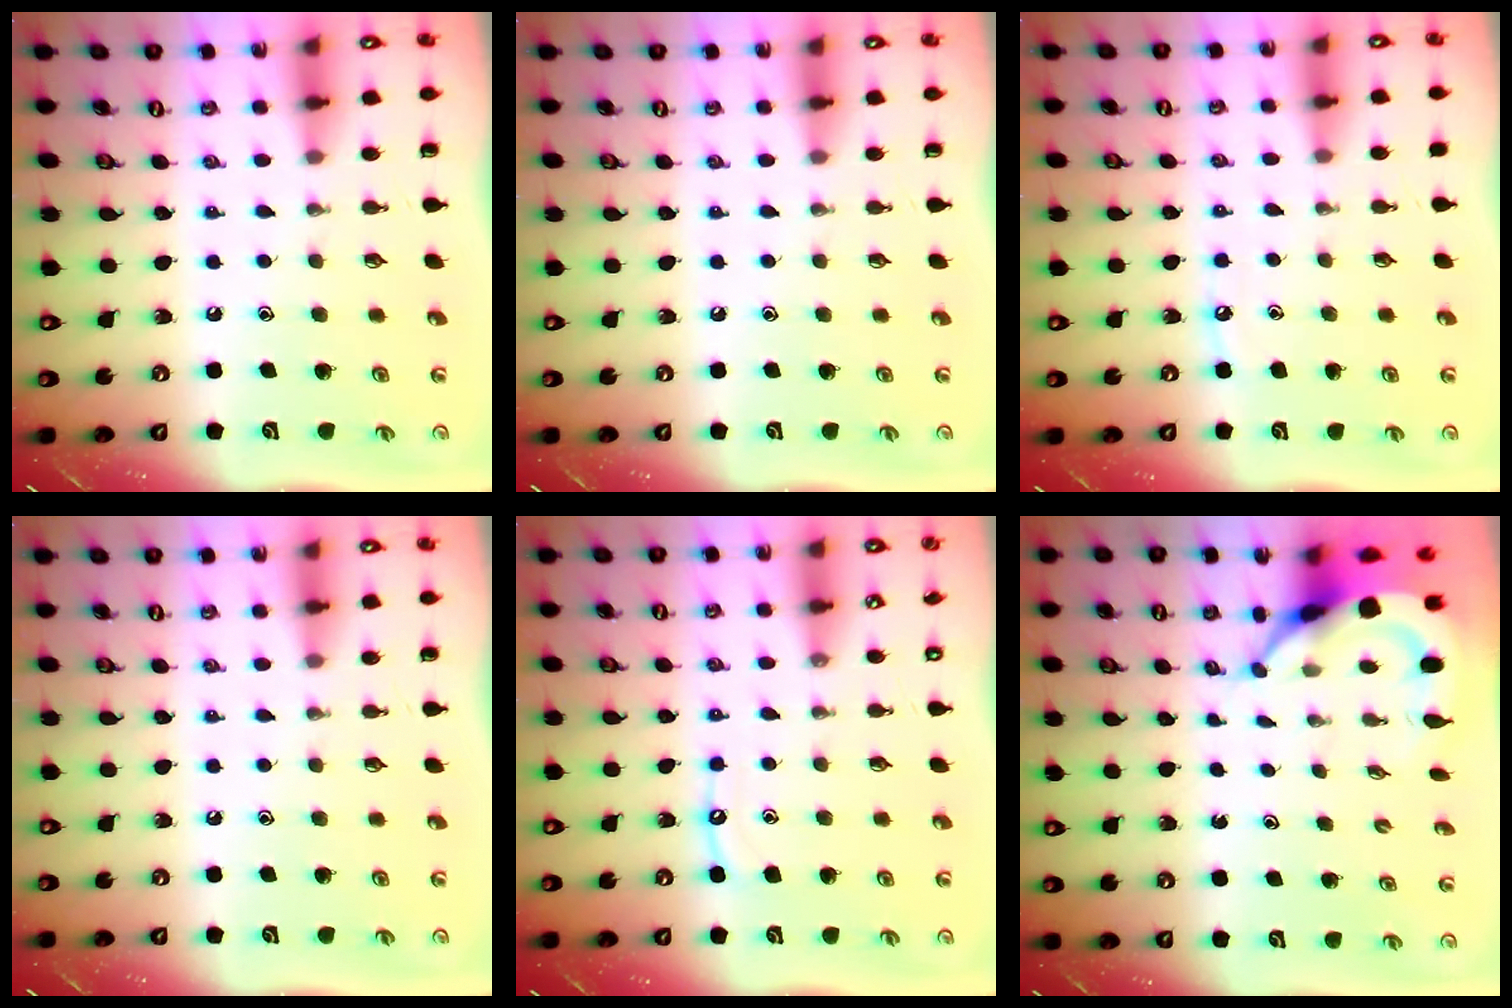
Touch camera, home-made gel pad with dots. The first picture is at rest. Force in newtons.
{"total": 0.0}
{"total": 4.0, "press": 4.0, "slide": 0.5}
{"total": 0.0}
{"total": 5.1, "press": 5.1, "slide": 0.6}
{"total": 5.9, "press": 5.8, "slide": 0.7}